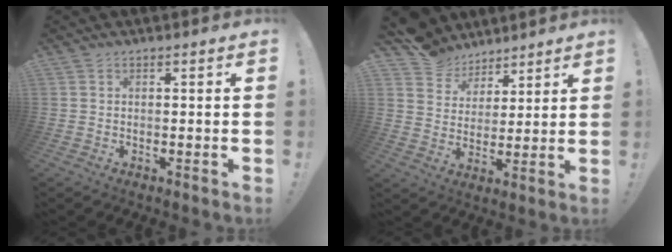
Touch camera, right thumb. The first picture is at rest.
{"total": 10.0, "force": [7.4, 6.6, 1.4], "torque": [-0.030, -0.059, 0.146]}